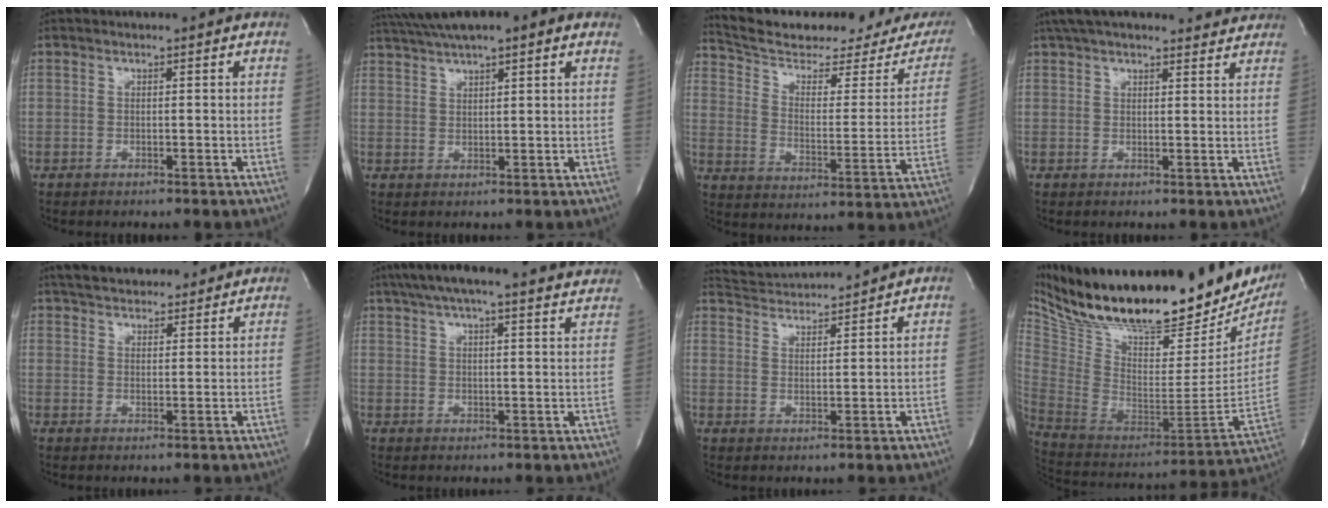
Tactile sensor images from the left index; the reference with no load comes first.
{"total": 11.6, "force": [8.8, 1.9, 7.3], "torque": [-0.131, 0.048, 0.130]}
{"total": 24.2, "force": [22.0, 4.5, 9.0], "torque": [-0.139, -0.044, 0.295]}
{"total": 15.2, "force": [13.7, 3.2, 5.8], "torque": [-0.085, 0.042, 0.186]}
{"total": 12.9, "force": [11.5, 4.0, 4.5], "torque": [-0.063, 0.032, 0.167]}
{"total": 23.5, "force": [21.1, 2.3, 10.0], "torque": [-0.163, 0.006, 0.266]}
{"total": 9.2, "force": [9.0, -0.2, 1.5], "torque": [-0.041, 0.017, 0.150]}
{"total": 34.8, "force": [27.5, 10.2, 18.7], "torque": [-0.342, -0.027, 0.417]}